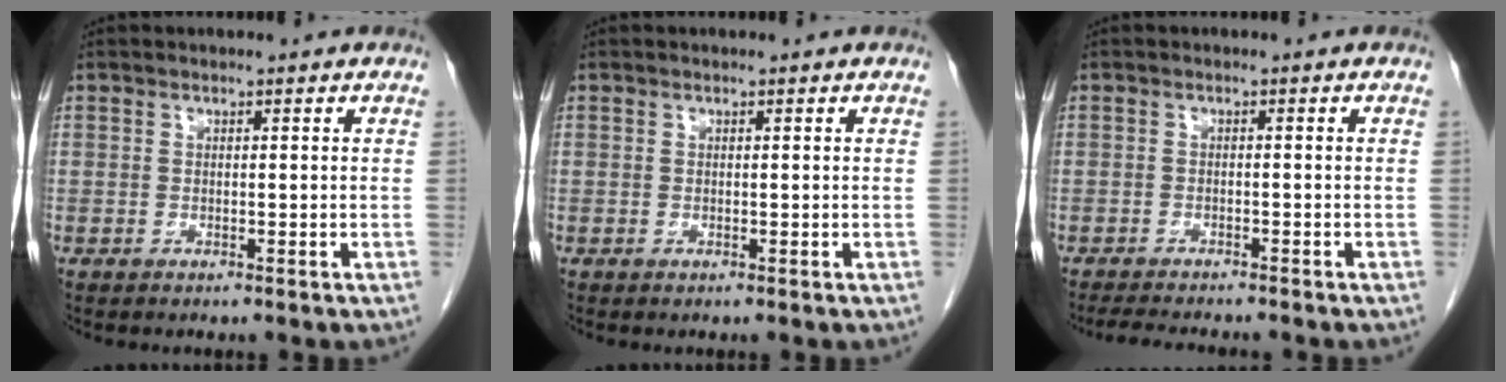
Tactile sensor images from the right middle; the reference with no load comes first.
{"total": 0.0}
{"total": 6.2, "force": [-5.6, 0.7, 2.5], "torque": [-0.037, -0.013, -0.084]}